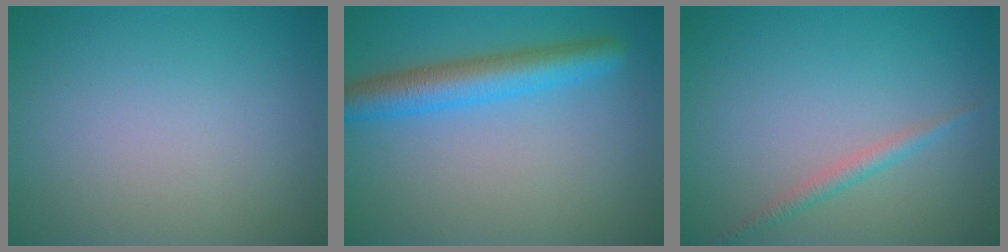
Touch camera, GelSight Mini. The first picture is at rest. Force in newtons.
{"total": 4.8, "press": 4.8, "slide": 0.1}
{"total": 1.4, "press": 1.4, "slide": 0.0}